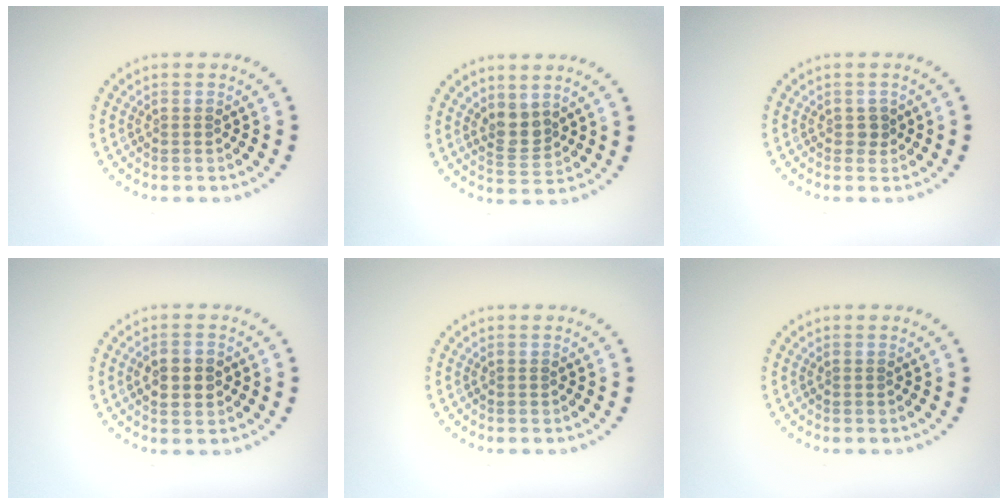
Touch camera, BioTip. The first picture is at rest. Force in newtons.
{"total": 2.1, "press": 1.8, "slide": 1.2}
{"total": 0.8, "press": 0.8, "slide": 0.3}
{"total": 3.4, "press": 3.4, "slide": 0.1}
{"total": 0.0}
{"total": 0.0}